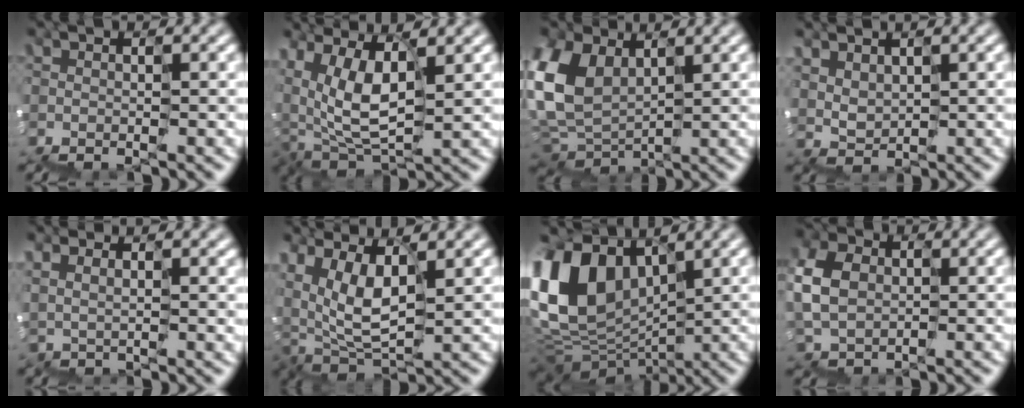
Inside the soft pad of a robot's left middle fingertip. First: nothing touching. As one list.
[{"total": 4.8, "force": [2.4, 2.9, 3.0], "torque": [-0.071, 0.011, 0.049]}, {"total": 4.4, "force": [2.1, 3.7, 1.4], "torque": [-0.074, 0.018, 0.038]}, {"total": 2.1, "force": [1.9, 0.9, -0.6], "torque": [0.013, 0.020, 0.040]}, {"total": 1.9, "force": [1.8, -0.4, -0.5], "torque": [0.013, 0.010, 0.035]}, {"total": 5.2, "force": [3.0, 2.7, 3.2], "torque": [-0.073, 0.012, 0.062]}, {"total": 6.7, "force": [3.8, 4.8, 2.7], "torque": [-0.080, 0.014, 0.077]}, {"total": 3.5, "force": [0.8, 3.2, 1.1], "torque": [-0.040, 0.024, 0.010]}]